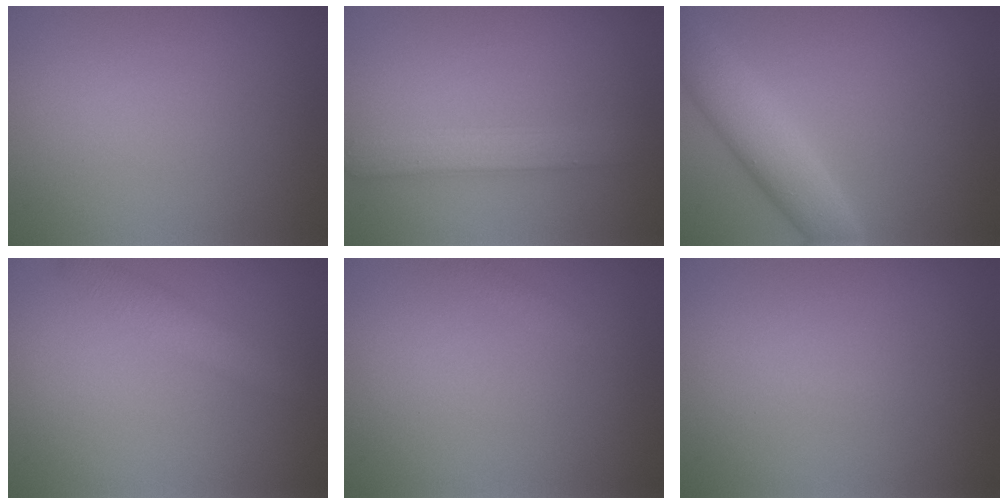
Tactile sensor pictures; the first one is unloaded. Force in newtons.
{"total": 2.5, "press": 2.5, "slide": 0.1}
{"total": 4.8, "press": 4.8, "slide": 0.2}
{"total": 2.4, "press": 2.4, "slide": 0.2}
{"total": 0.7, "press": 0.7, "slide": 0.0}
{"total": 0.0}